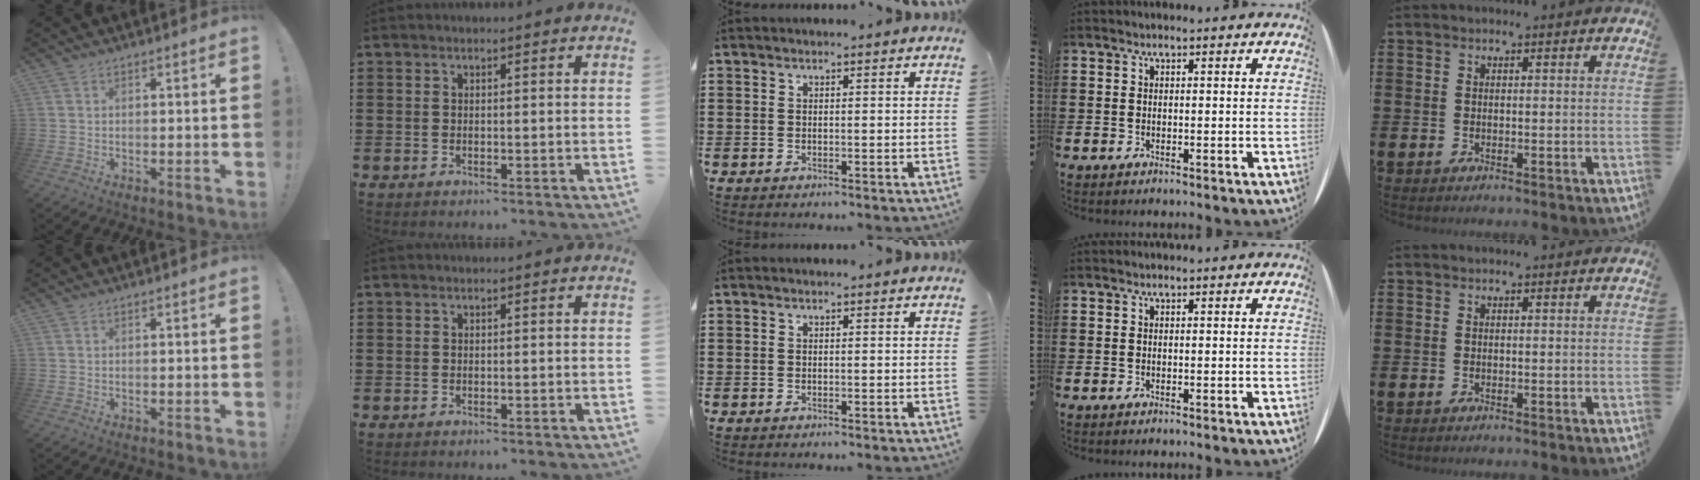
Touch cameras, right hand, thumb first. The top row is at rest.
{}